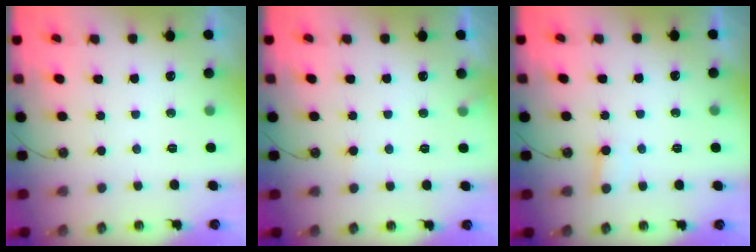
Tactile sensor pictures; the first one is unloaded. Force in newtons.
{"total": 5.7, "press": 5.7, "slide": 0.3}
{"total": 3.9, "press": 3.9, "slide": 0.4}